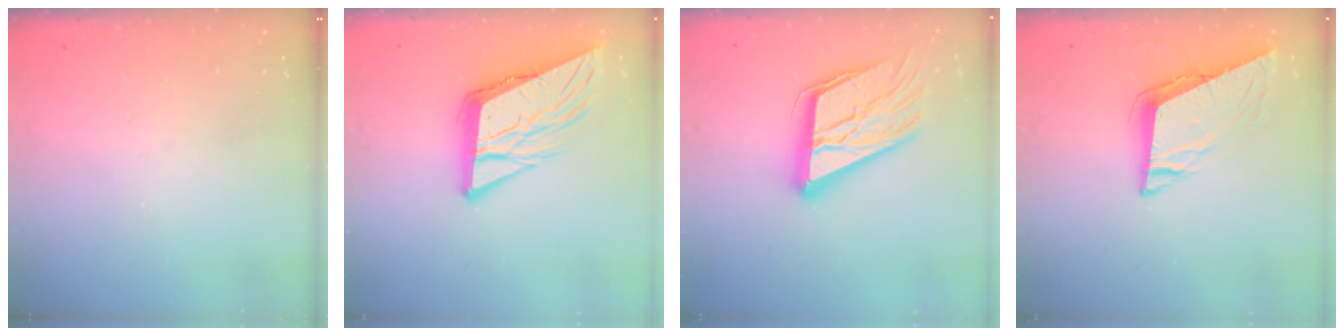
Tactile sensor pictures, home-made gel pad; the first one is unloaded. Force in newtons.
{"total": 11.0, "press": 10.7, "slide": 2.3}
{"total": 20.2, "press": 20.1, "slide": 2.1}
{"total": 8.7, "press": 8.4, "slide": 2.1}